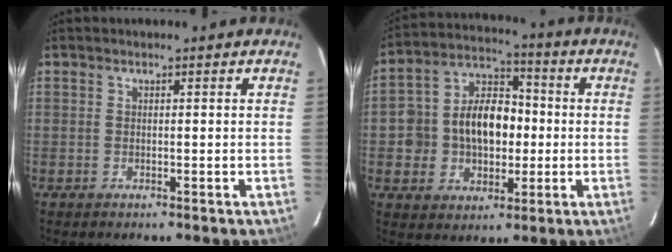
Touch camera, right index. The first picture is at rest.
{"total": 12.2, "force": [-0.7, 9.6, 7.5], "torque": [-0.154, 0.037, -0.005]}